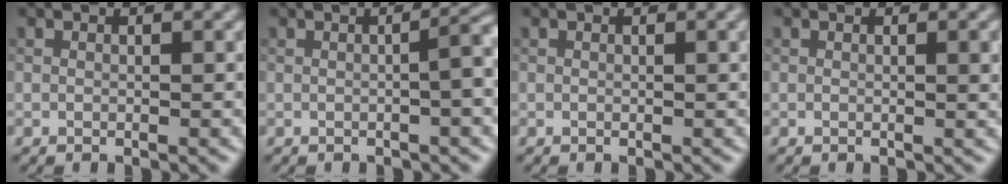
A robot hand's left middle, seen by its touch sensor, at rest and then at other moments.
{"total": 4.1, "force": [0.0, 1.2, 3.9], "torque": [-0.042, 0.017, -0.005]}
{"total": 0.7, "force": [0.2, 0.1, 0.7], "torque": [-0.009, 0.003, 0.001]}
{"total": 1.8, "force": [0.3, 0.4, 1.7], "torque": [-0.019, 0.001, 0.002]}